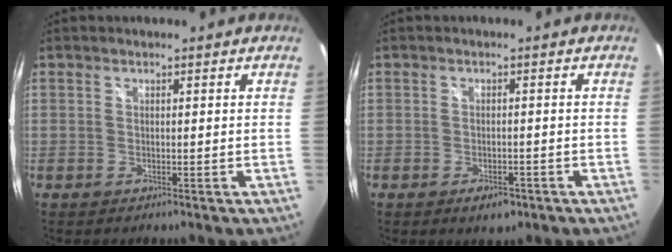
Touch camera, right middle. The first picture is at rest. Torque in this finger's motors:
{"motor_torque": [0.57, -0.59, 0.13, 0.06]}